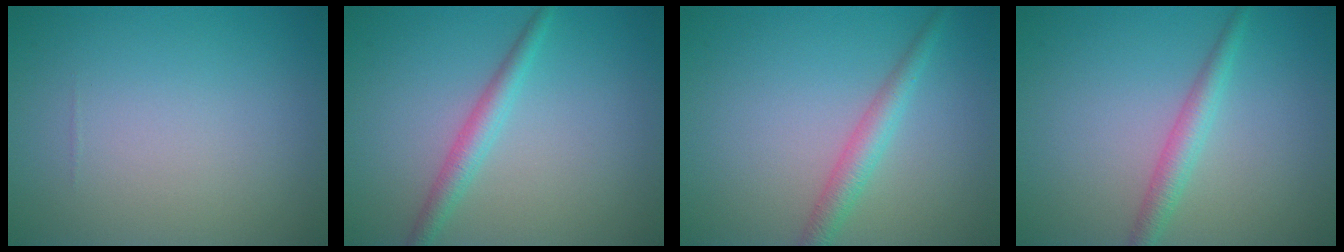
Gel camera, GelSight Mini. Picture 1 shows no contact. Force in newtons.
{"total": 2.3, "press": 2.3, "slide": 0.0}
{"total": 2.5, "press": 2.5, "slide": 0.1}
{"total": 2.3, "press": 2.3, "slide": 0.0}